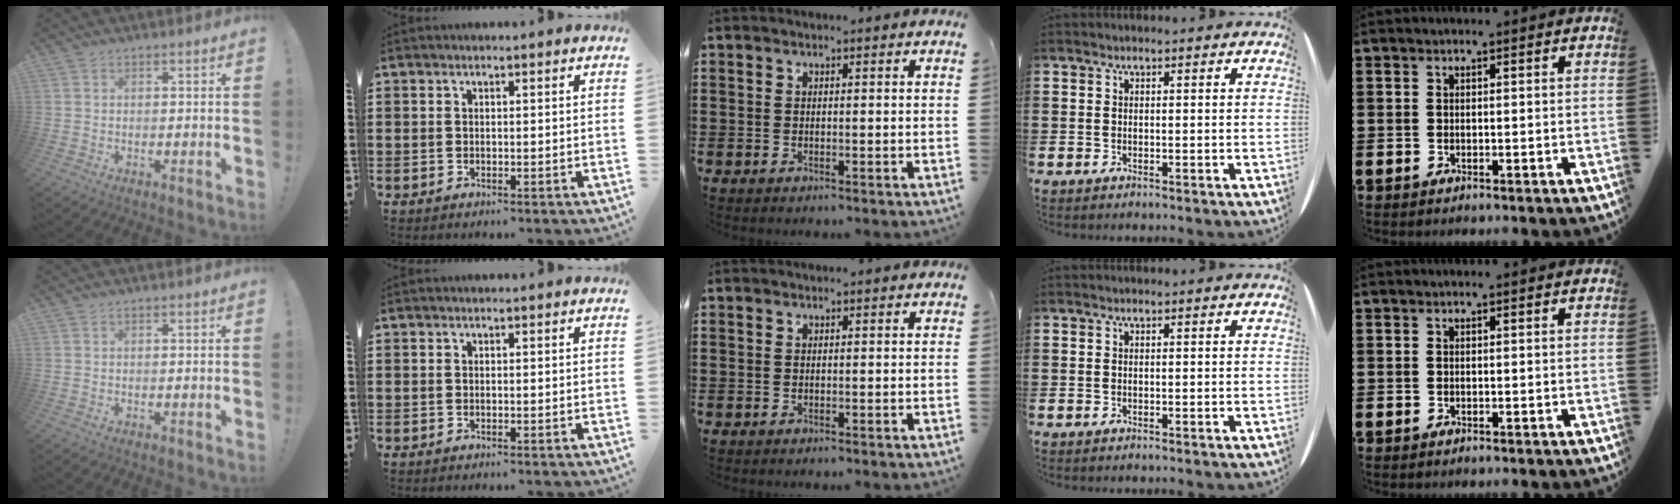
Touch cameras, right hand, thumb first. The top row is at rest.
{}